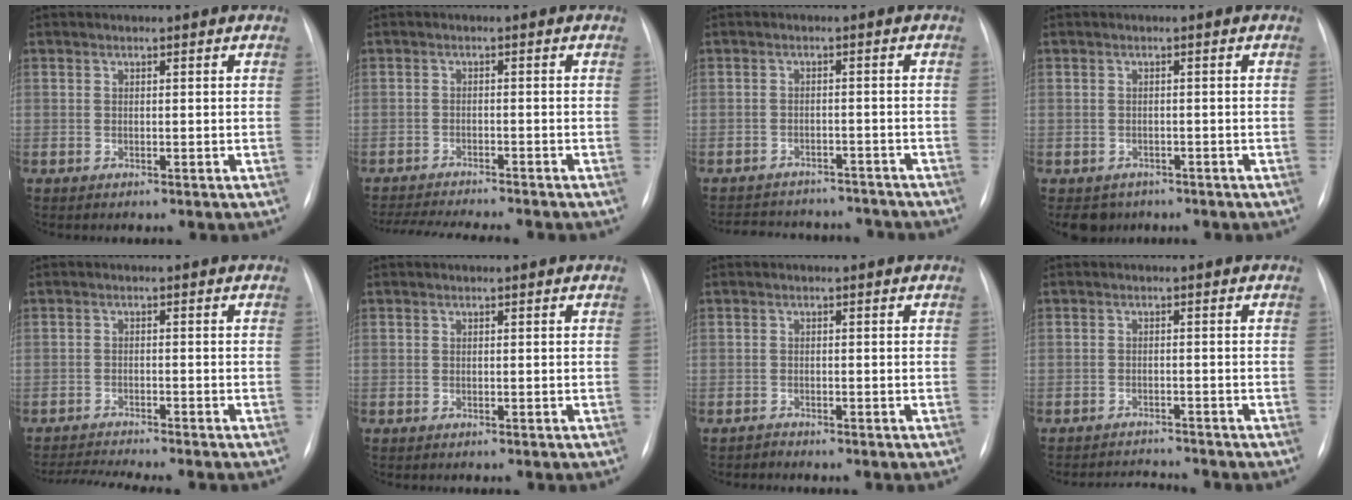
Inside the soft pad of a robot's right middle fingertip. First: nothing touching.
{"total": 12.1, "force": [-10.9, 1.0, 5.1], "torque": [-0.072, -0.012, -0.153]}
{"total": 13.8, "force": [-12.6, 4.3, 3.4], "torque": [-0.065, 0.015, -0.157]}
{"total": 3.3, "force": [-2.4, 2.2, 0.3], "torque": [-0.003, 0.002, -0.034]}
{"total": 7.3, "force": [-6.7, -0.9, 2.8], "torque": [-0.037, -0.012, -0.106]}
{"total": 0.0}
{"total": 0.7, "force": [-0.7, -0.1, -0.2], "torque": [-0.003, -0.007, -0.012]}
{"total": 4.7, "force": [-4.7, -0.2, 0.2], "torque": [-0.005, -0.006, -0.072]}